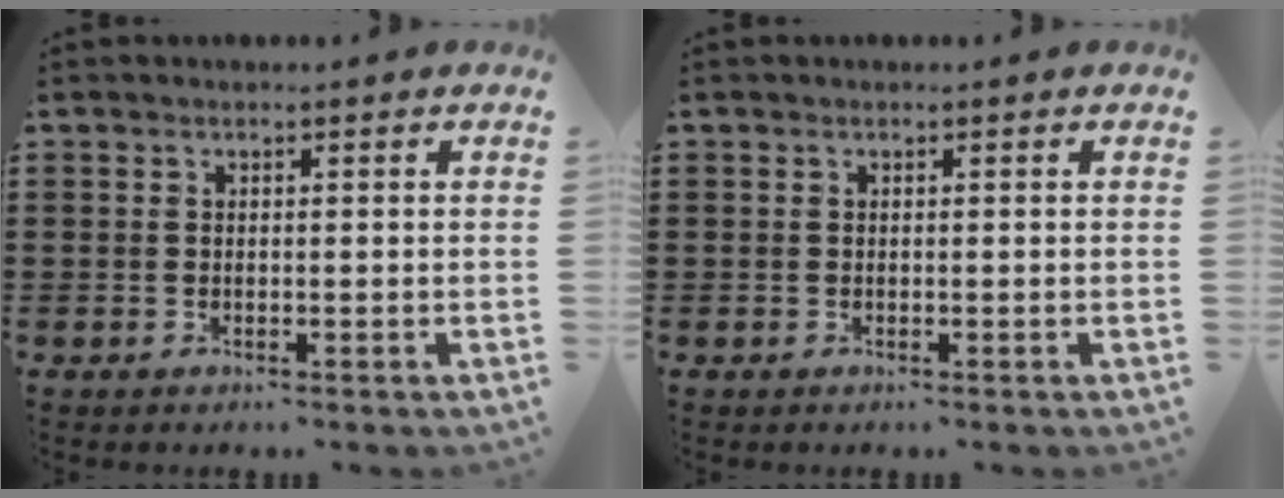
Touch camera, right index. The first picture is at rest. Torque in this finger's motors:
{"motor_torque": [-0.95, 1.18, 0.00, 0.01]}